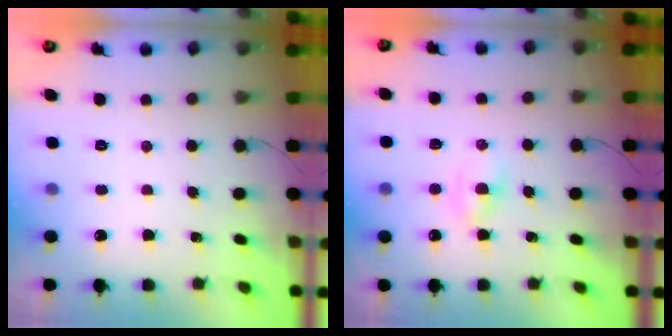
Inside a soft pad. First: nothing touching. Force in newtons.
{"total": 2.7, "press": 2.5, "slide": 0.9}